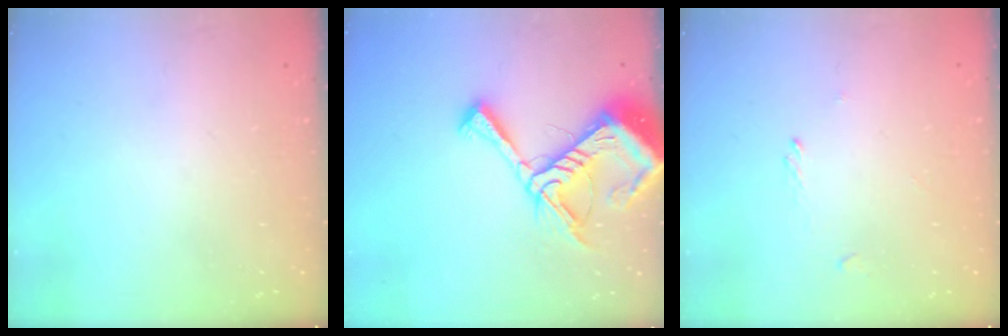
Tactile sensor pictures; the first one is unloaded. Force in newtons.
{"total": 14.3, "press": 14.2, "slide": 1.5}
{"total": 0.0}